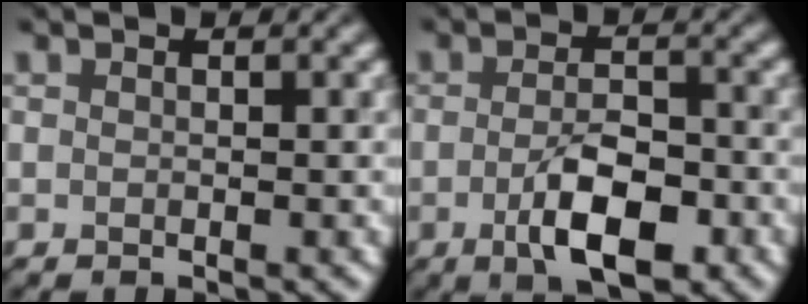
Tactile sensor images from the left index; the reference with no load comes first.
{"total": 5.4, "force": [-2.1, 2.0, 4.5], "torque": [-0.083, -0.003, -0.037]}